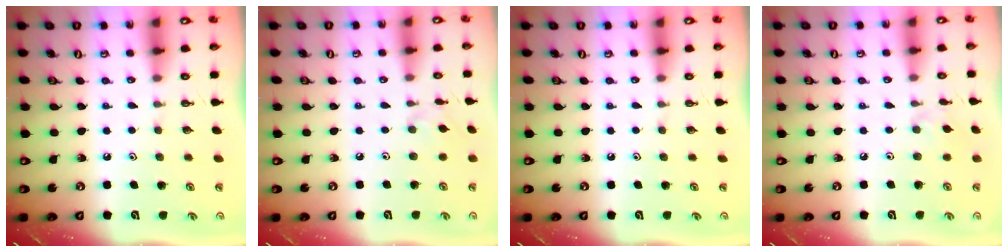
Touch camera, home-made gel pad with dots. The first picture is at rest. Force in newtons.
{"total": 1.5, "press": 1.4, "slide": 0.5}
{"total": 0.0}
{"total": 4.7, "press": 4.6, "slide": 0.7}